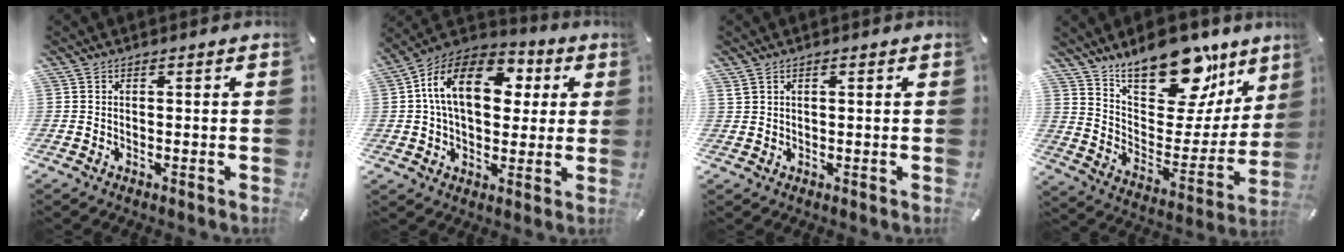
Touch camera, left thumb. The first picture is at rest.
{"total": 17.6, "force": [4.1, 11.7, 12.5], "torque": [-0.239, 0.002, 0.068]}
{"total": 1.3, "force": [0.6, 0.8, 0.9], "torque": [-0.019, 0.003, 0.010]}
{"total": 22.4, "force": [16.8, 10.9, 9.9], "torque": [-0.141, -0.126, 0.295]}